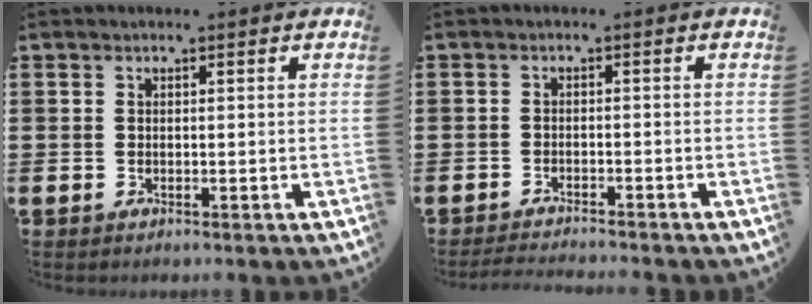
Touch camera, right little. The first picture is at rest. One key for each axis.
{"total": 1.6, "fx": -1.6, "fy": -0.2, "fz": 0.3, "tx": -0.004, "ty": 0.002, "tz": -0.031}